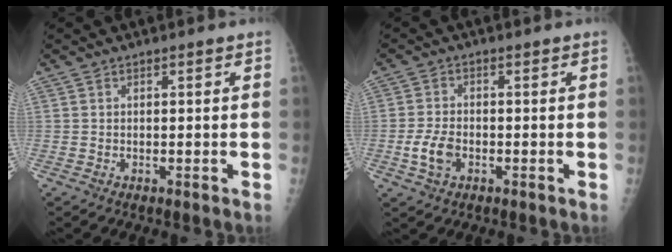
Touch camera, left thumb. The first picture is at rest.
{"total": 4.5, "force": [-1.5, 2.9, 3.1], "torque": [-0.058, 0.004, -0.027]}